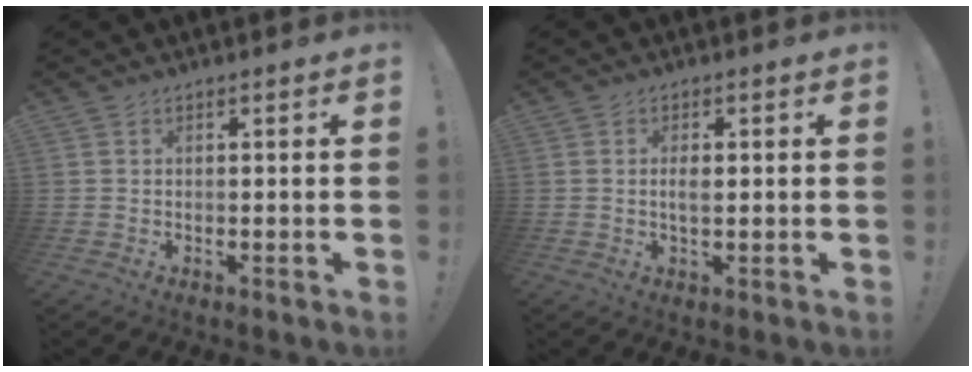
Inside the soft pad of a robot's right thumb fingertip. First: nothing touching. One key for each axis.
{"total": 2.6, "fx": 0.0, "fy": 1.1, "fz": 2.4, "tx": -0.035, "ty": -0.001, "tz": -0.005}